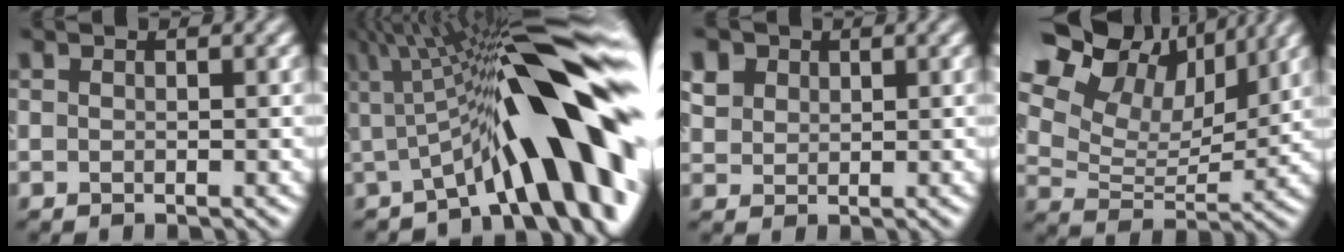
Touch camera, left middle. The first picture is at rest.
{"total": 14.9, "force": [-0.5, 3.6, 14.4], "torque": [-0.163, 0.035, -0.019]}
{"total": 2.4, "force": [1.4, 1.9, 0.5], "torque": [-0.020, 0.017, 0.034]}
{"total": 16.1, "force": [10.2, 9.9, 7.5], "torque": [-0.172, 0.049, 0.185]}